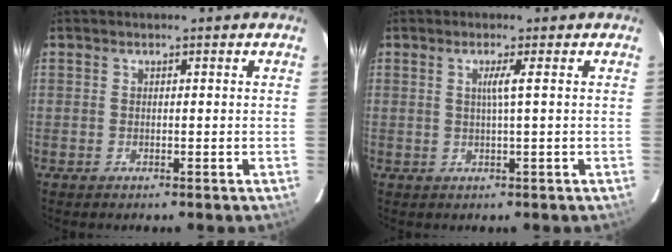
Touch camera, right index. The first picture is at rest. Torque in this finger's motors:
{"motor_torque": [0.17, -0.02, 0.17, 0.06]}